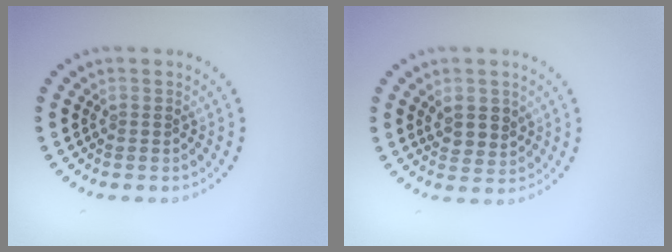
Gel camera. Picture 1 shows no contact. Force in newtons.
{"total": 2.4, "press": 2.3, "slide": 0.8}